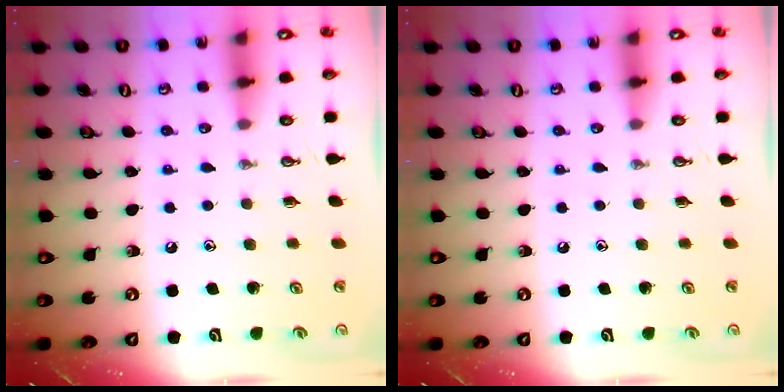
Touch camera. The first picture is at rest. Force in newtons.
{"total": 0.0}